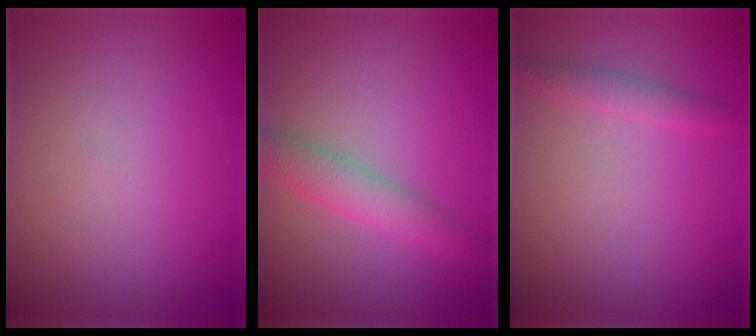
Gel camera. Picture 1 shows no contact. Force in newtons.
{"total": 3.0, "press": 3.0, "slide": 0.1}
{"total": 1.5, "press": 1.5, "slide": 0.0}